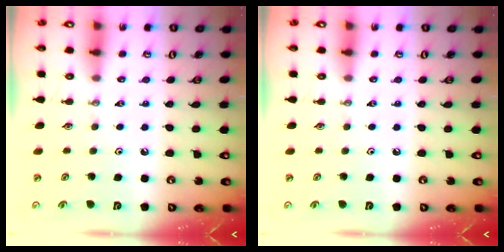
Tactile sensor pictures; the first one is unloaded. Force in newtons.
{"total": 0.0}